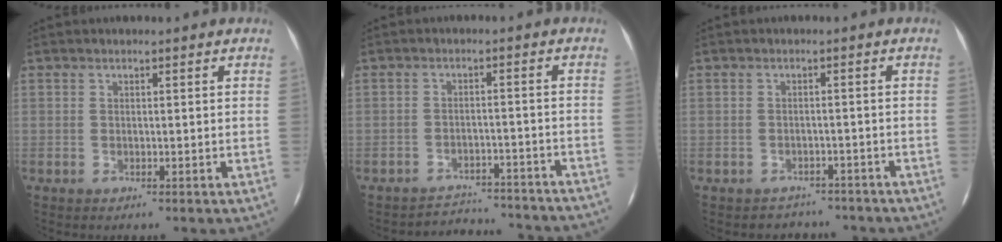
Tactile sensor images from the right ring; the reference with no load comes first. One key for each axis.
{"total": 14.7, "fx": -14.0, "fy": 3.3, "fz": 2.9, "tx": -0.059, "ty": 0.023, "tz": -0.173}
{"total": 5.9, "fx": -5.0, "fy": 3.0, "fz": 0.7, "tx": -0.011, "ty": 0.016, "tz": -0.060}